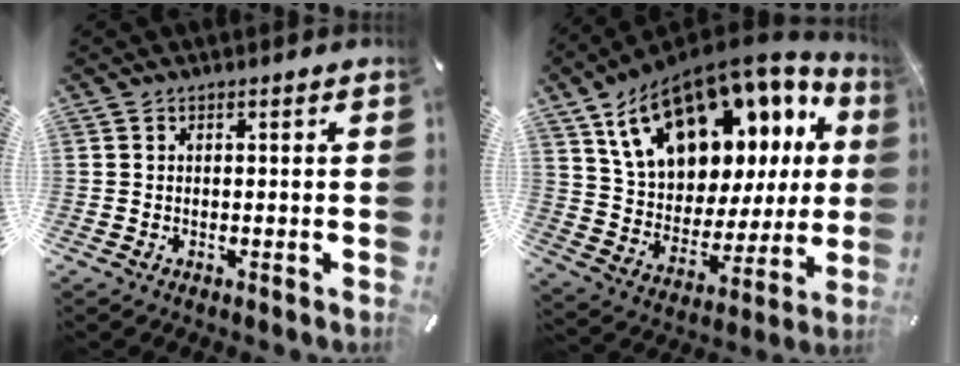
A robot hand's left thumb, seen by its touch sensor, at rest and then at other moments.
{"total": 19.4, "force": [10.4, 12.3, 10.9], "torque": [-0.173, -0.062, 0.191]}